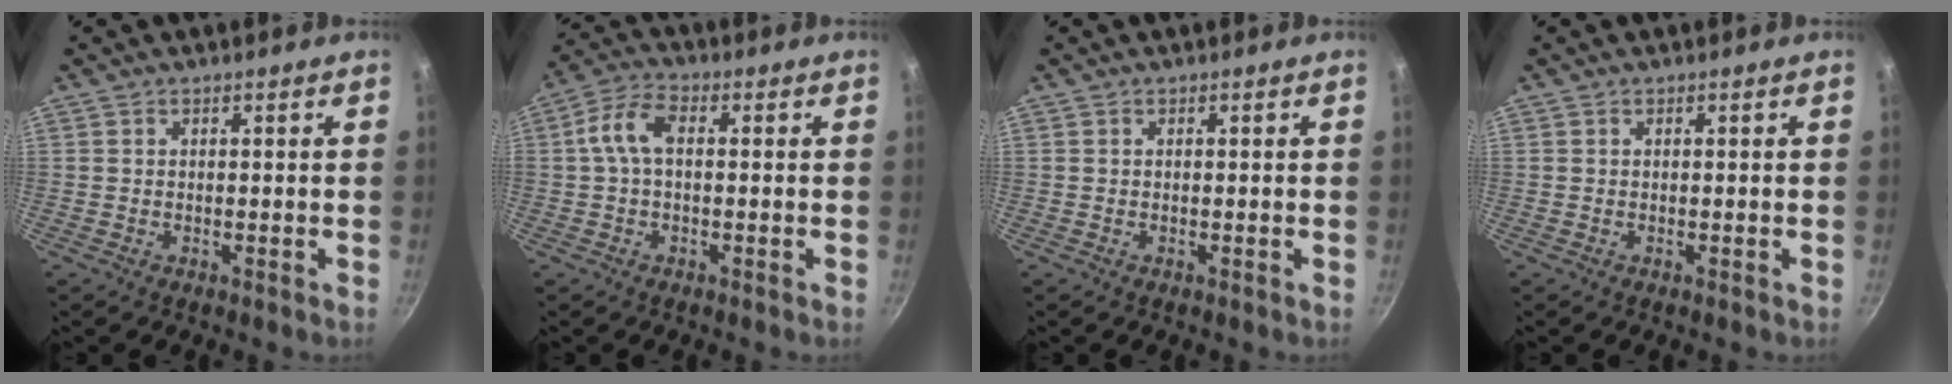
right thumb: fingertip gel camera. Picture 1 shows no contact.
{"total": 7.0, "force": [0.6, 3.9, 5.8], "torque": [-0.122, 0.026, 0.002]}
{"total": 0.0}
{"total": 0.0}